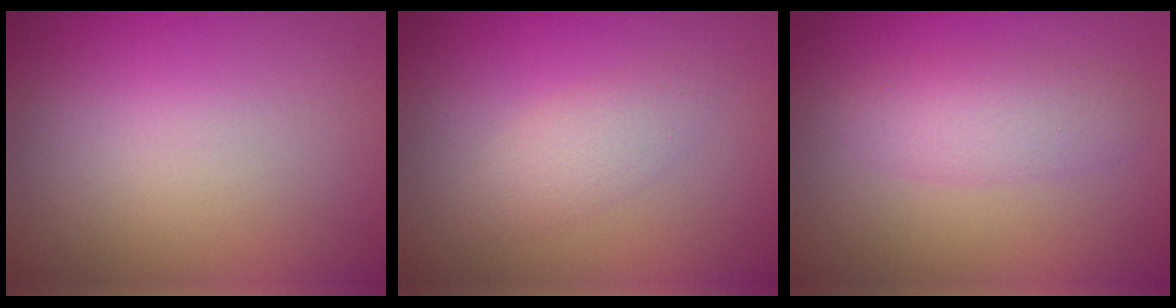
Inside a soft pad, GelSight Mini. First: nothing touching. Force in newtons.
{"total": 2.7, "press": 2.7, "slide": 0.2}
{"total": 2.9, "press": 2.9, "slide": 0.1}